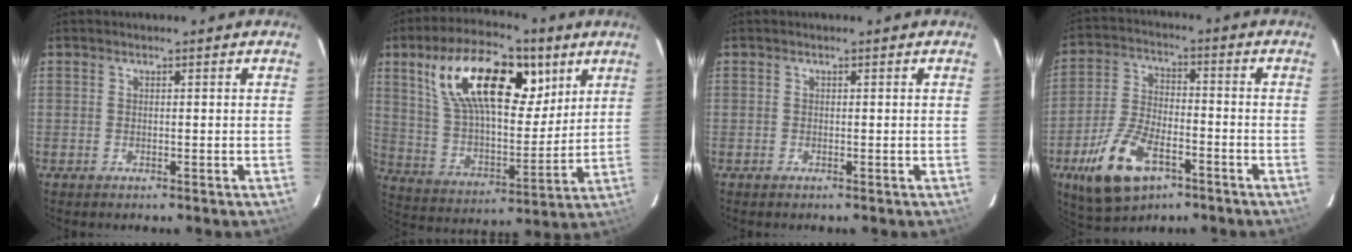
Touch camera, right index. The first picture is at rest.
{"total": 22.7, "force": [10.5, 10.8, 17.0], "torque": [-0.310, 0.024, 0.187]}
{"total": 0.0}
{"total": 13.9, "force": [-7.2, 6.8, 9.7], "torque": [-0.212, -0.010, -0.129]}